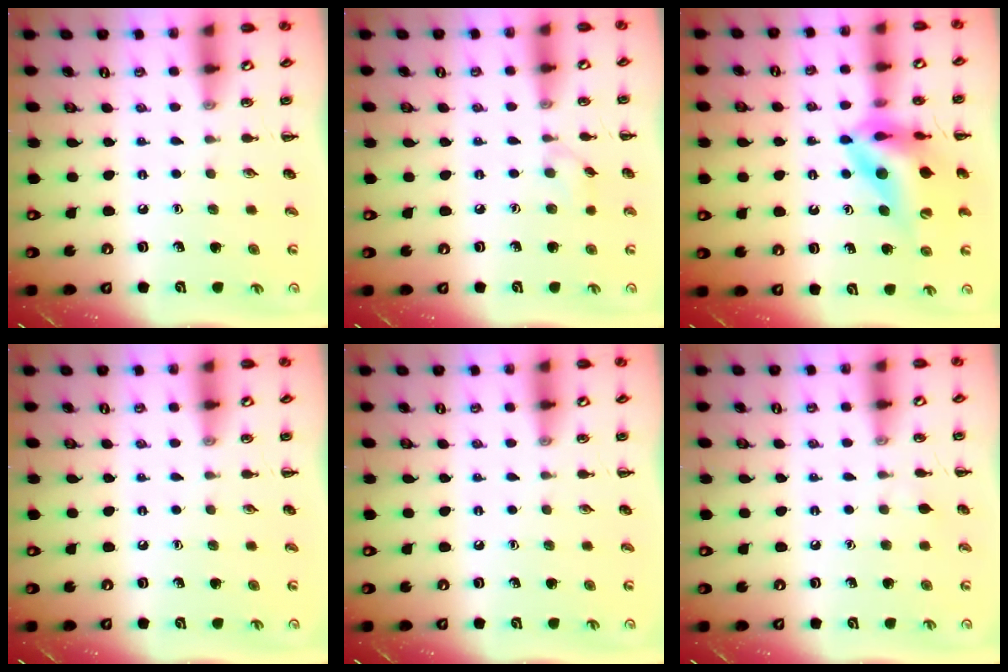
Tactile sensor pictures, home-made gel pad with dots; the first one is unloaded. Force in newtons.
{"total": 5.1, "press": 4.7, "slide": 1.7}
{"total": 15.1, "press": 14.4, "slide": 4.7}
{"total": 0.0}
{"total": 0.0}
{"total": 2.7, "press": 2.5, "slide": 1.0}